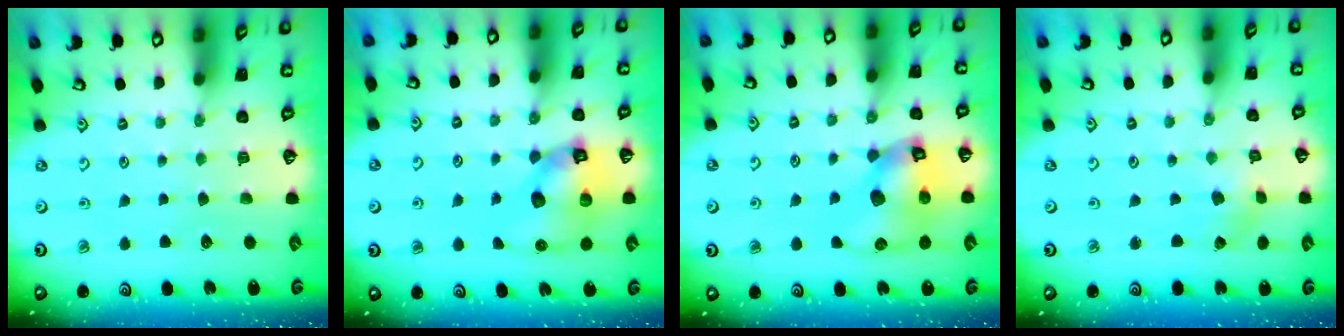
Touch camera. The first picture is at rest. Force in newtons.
{"total": 11.8, "press": 11.7, "slide": 1.9}
{"total": 12.8, "press": 12.7, "slide": 1.8}
{"total": 0.7, "press": 0.7, "slide": 0.2}